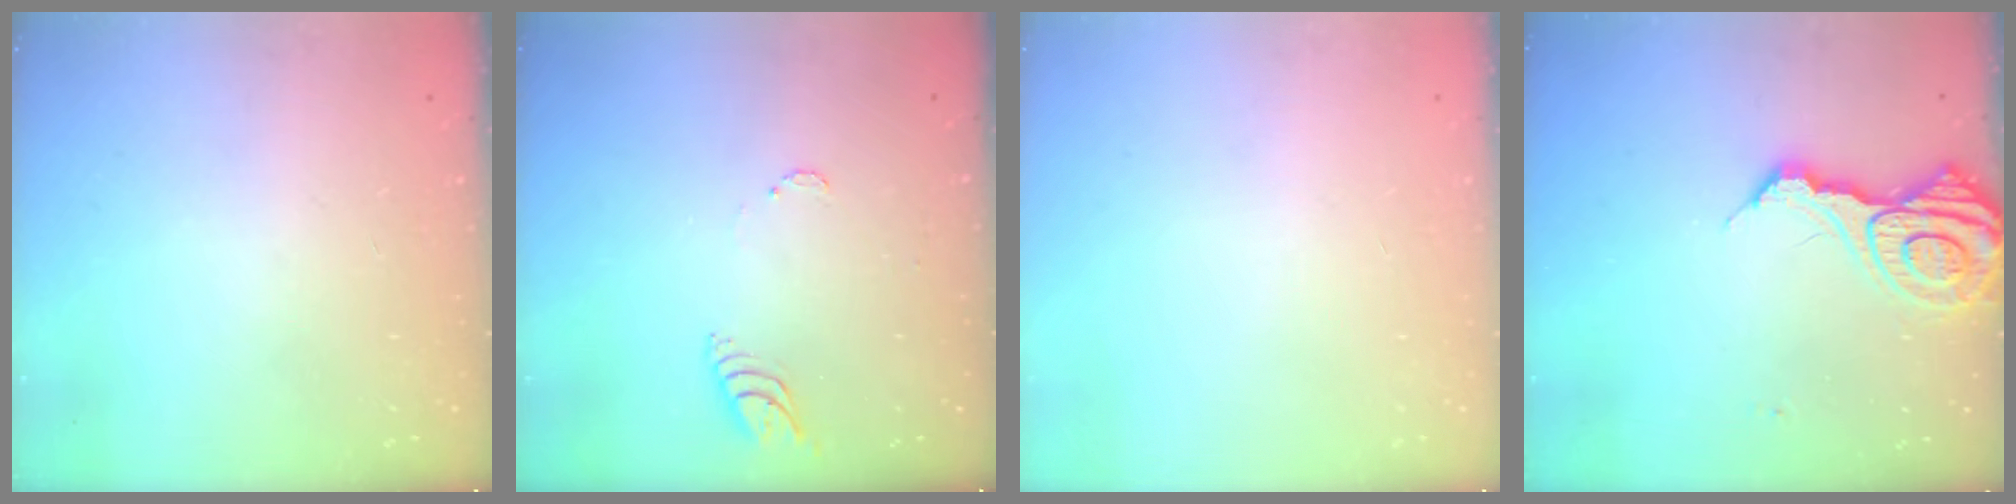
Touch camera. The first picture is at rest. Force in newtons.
{"total": 5.2, "press": 5.2, "slide": 0.6}
{"total": 0.0}
{"total": 14.4, "press": 14.3, "slide": 1.7}